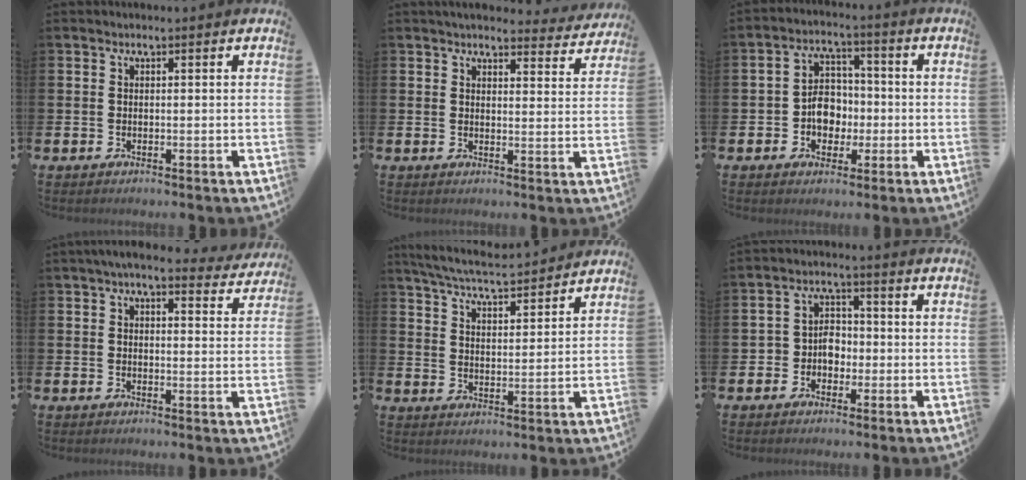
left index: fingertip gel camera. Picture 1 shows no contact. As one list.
[{"total": 4.3, "force": [4.1, 0.9, 0.7], "torque": [-0.014, -0.027, 0.071]}, {"total": 5.6, "force": [-0.9, 4.5, 3.1], "torque": [-0.050, 0.008, -0.025]}, {"total": 5.3, "force": [4.7, 1.0, 2.1], "torque": [-0.041, -0.017, 0.084]}, {"total": 6.1, "force": [5.9, 0.4, 1.5], "torque": [-0.051, -0.038, 0.104]}, {"total": 3.6, "force": [-1.2, 3.0, 1.5], "torque": [-0.027, 0.004, -0.031]}]